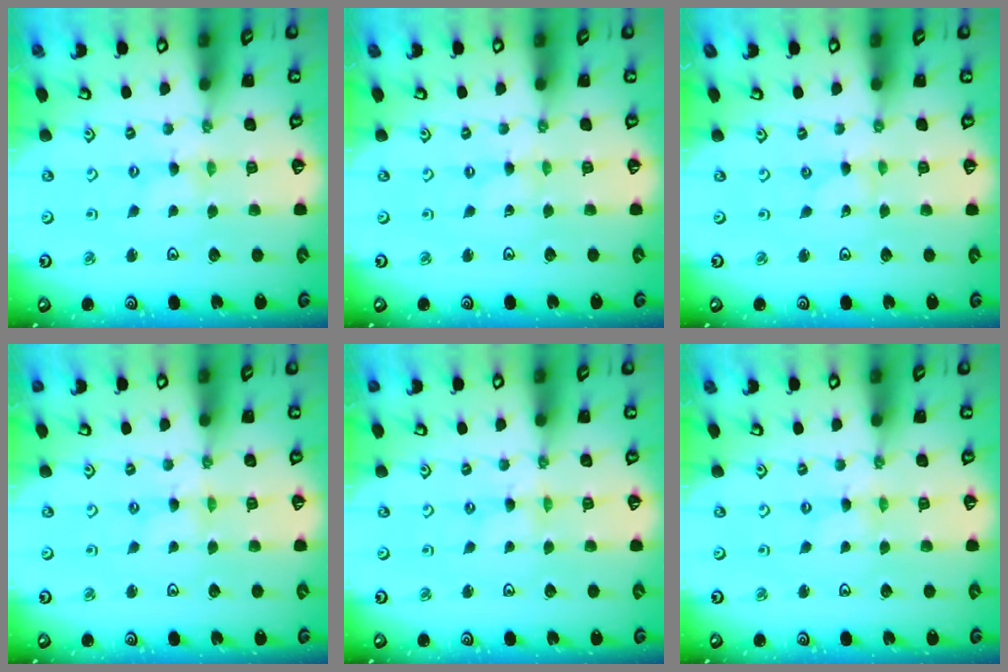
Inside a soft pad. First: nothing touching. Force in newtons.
{"total": 0.0}
{"total": 0.0}
{"total": 0.0}
{"total": 0.0}
{"total": 0.0}